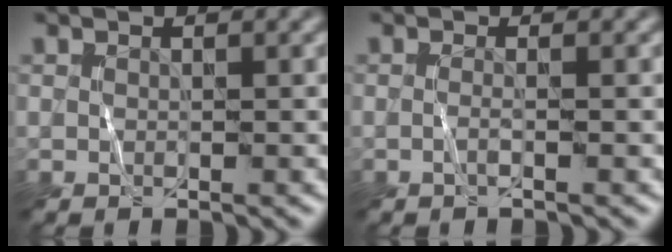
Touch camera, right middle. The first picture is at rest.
{"total": 0.9, "force": [-0.2, 0.3, 0.9], "torque": [-0.013, 0.001, -0.008]}